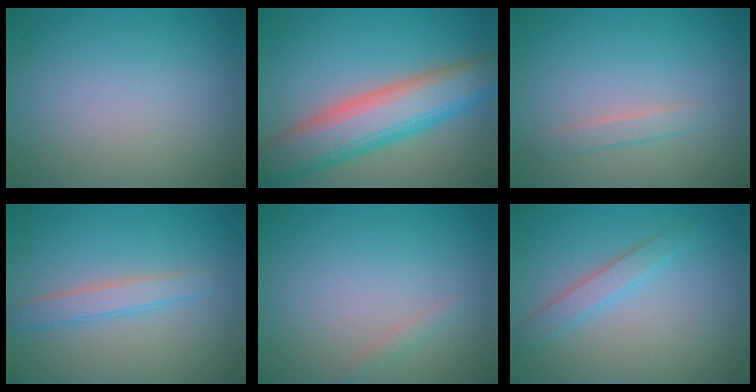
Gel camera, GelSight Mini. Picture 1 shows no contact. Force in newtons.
{"total": 8.5, "press": 8.5, "slide": 0.3}
{"total": 1.3, "press": 1.3, "slide": 0.1}
{"total": 2.1, "press": 2.1, "slide": 0.0}
{"total": 0.7, "press": 0.7, "slide": 0.0}
{"total": 2.0, "press": 2.0, "slide": 0.1}